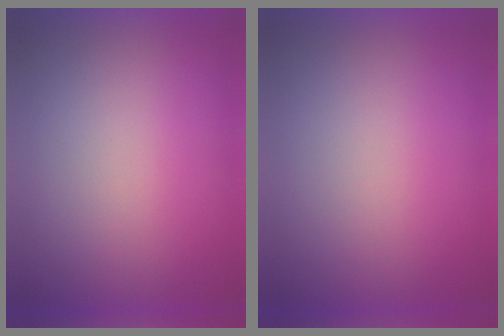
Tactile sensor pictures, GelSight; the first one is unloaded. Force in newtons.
{"total": 1.1}